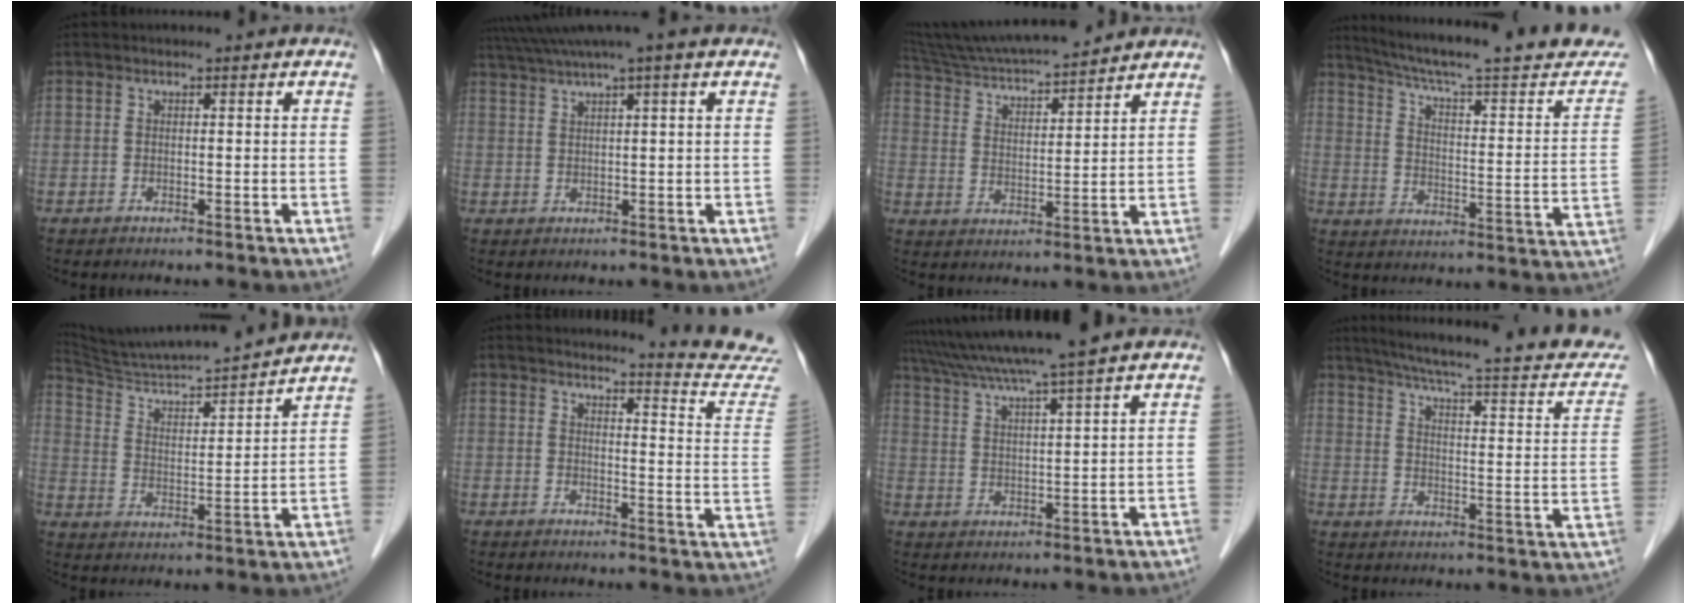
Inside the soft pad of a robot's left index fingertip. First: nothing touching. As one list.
[{"total": 7.0, "force": [5.3, -1.1, 4.4], "torque": [-0.080, 0.034, 0.088]}, {"total": 16.5, "force": [15.2, 1.6, 6.2], "torque": [-0.113, 0.024, 0.258]}, {"total": 24.9, "force": [22.0, 2.1, 11.4], "torque": [-0.165, -0.037, 0.289]}, {"total": 20.0, "force": [18.6, -0.5, 7.4], "torque": [-0.135, -0.010, 0.289]}, {"total": 12.4, "force": [12.3, -1.5, 0.8], "torque": [-0.007, -0.116, 0.118]}, {"total": 12.2, "force": [10.4, -1.7, 6.2], "torque": [-0.112, 0.019, 0.167]}, {"total": 23.0, "force": [19.6, 2.5, 11.8], "torque": [-0.167, -0.023, 0.241]}]